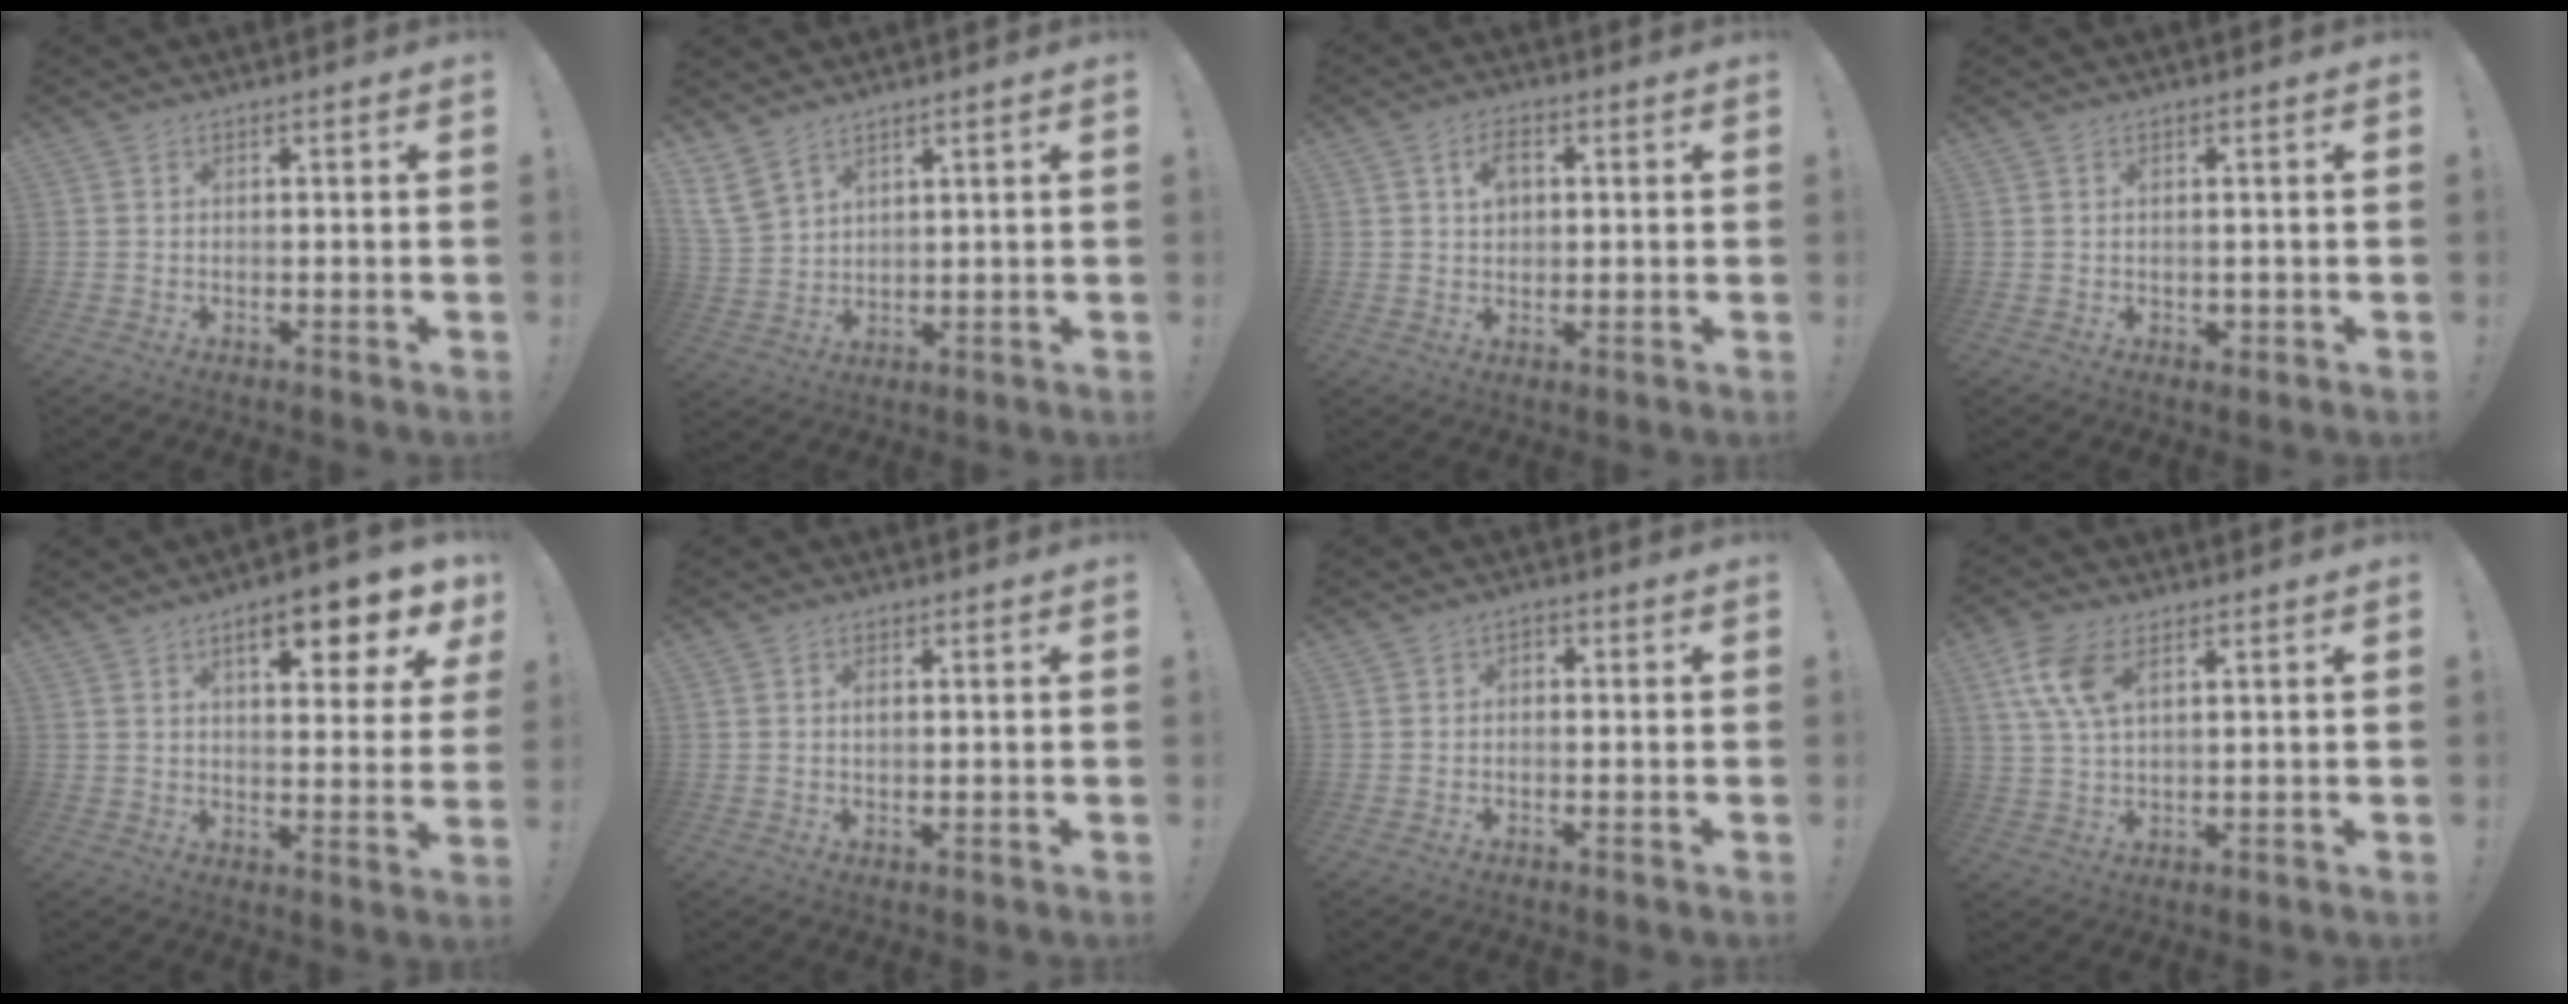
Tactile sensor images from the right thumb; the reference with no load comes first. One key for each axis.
{"total": 8.5, "fx": 6.1, "fy": 4.4, "fz": 3.9, "tx": -0.081, "ty": -0.029, "tz": 0.121}
{"total": 4.8, "fx": 1.3, "fy": 3.4, "fz": 3.1, "tx": -0.047, "ty": 0.005, "tz": 0.022}
{"total": 1.0, "fx": 0.2, "fy": 1.0, "fz": 0.4, "tx": -0.001, "ty": 0.001, "tz": 0.004}
{"total": 11.0, "fx": 5.7, "fy": 2.9, "fz": 9.0, "tx": -0.120, "ty": -0.028, "tz": 0.087}
{"total": 1.3, "fx": 0.2, "fy": 0.9, "fz": 0.8, "tx": -0.018, "ty": 0.005, "tz": 0.004}
{"total": 1.7, "fx": -1.2, "fy": 1.0, "fz": 0.7, "tx": -0.009, "ty": 0.008, "tz": -0.022}
{"total": 9.6, "fx": 4.2, "fy": 5.1, "fz": 7.0, "tx": -0.143, "ty": -0.005, "tz": 0.078}